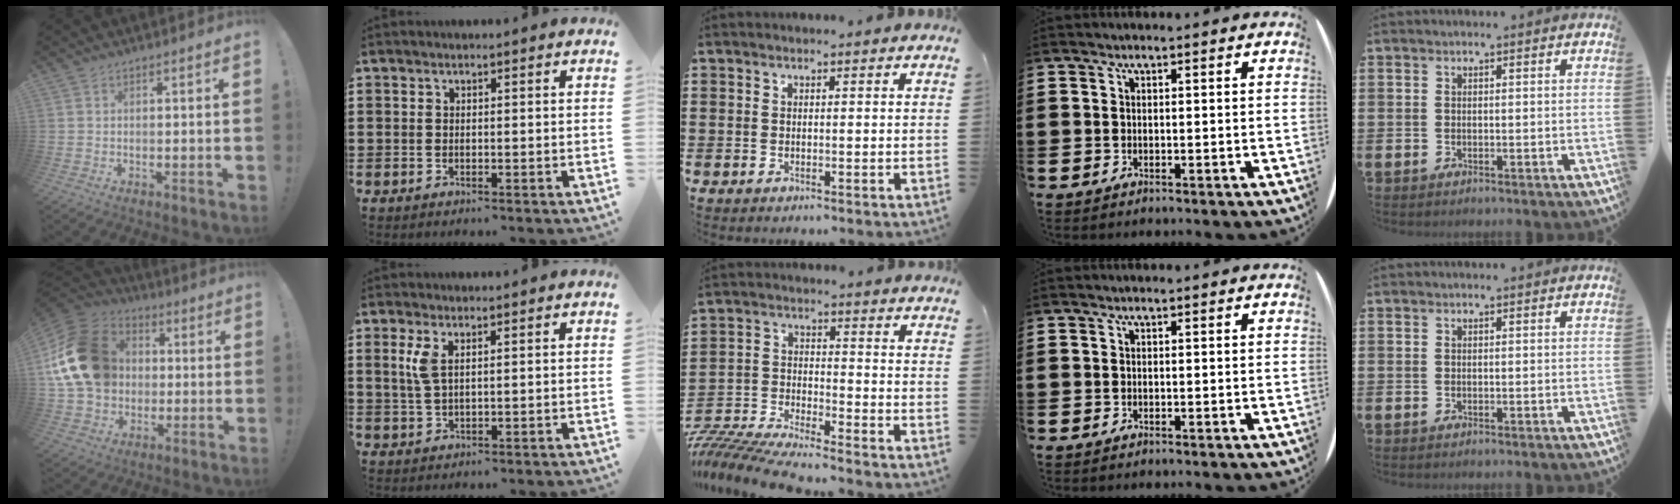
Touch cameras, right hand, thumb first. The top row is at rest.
{"thumb": {"total": 20.3, "force": [2.3, 16.4, 11.7], "torque": [-0.198, 0.011, 0.055]}, "index": {"total": 3.2, "force": [1.2, 1.2, 2.8], "torque": [-0.067, 0.003, 0.018]}, "middle": {"total": 7.4, "force": [-7.3, -0.1, 1.4], "torque": [-0.040, -0.006, -0.148]}}